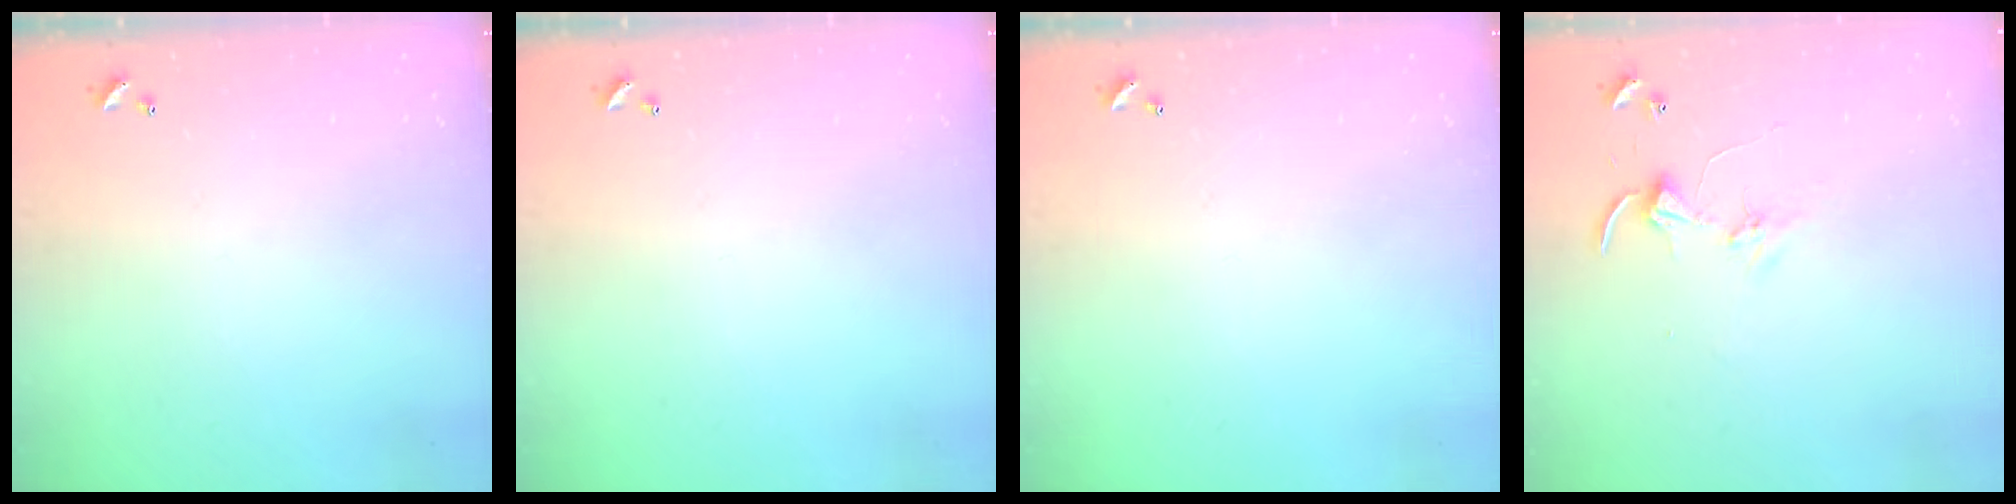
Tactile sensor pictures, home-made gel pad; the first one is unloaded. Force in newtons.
{"total": 0.0}
{"total": 0.0}
{"total": 4.4, "press": 4.4, "slide": 0.5}